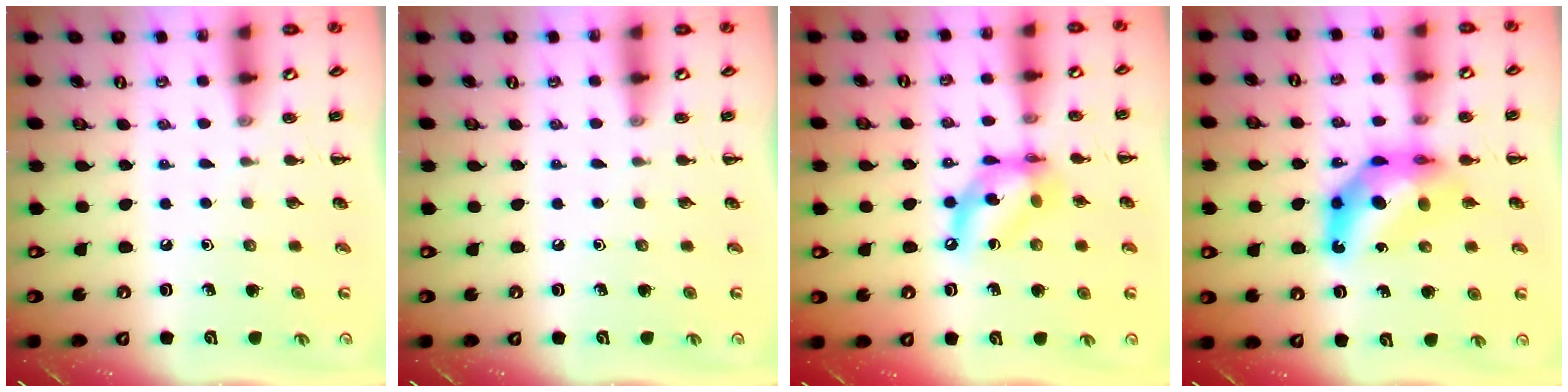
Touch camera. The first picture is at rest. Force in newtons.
{"total": 0.0}
{"total": 12.5, "press": 12.0, "slide": 3.3}
{"total": 10.3, "press": 9.8, "slide": 3.2}